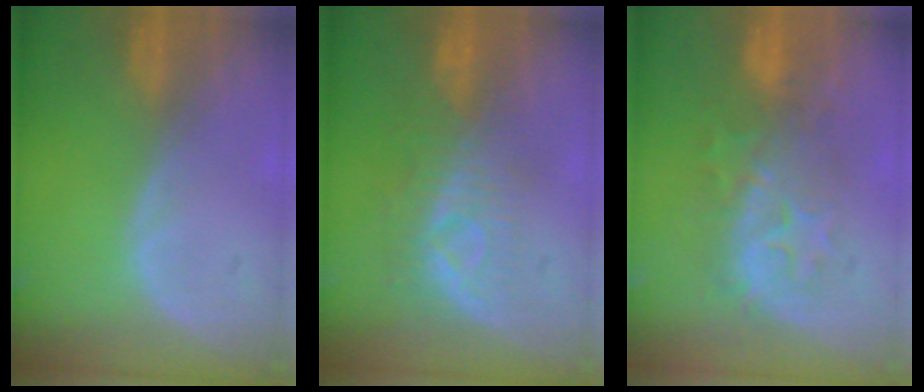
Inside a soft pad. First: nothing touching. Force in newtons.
{"total": 8.3, "press": 7.4, "slide": 3.7}
{"total": 8.3, "press": 8.2, "slide": 1.0}